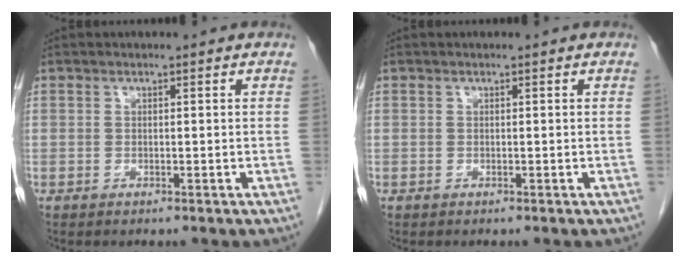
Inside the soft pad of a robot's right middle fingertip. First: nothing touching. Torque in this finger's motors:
{"motor_torque": [0.31, -0.22, 0.02, -0.01]}